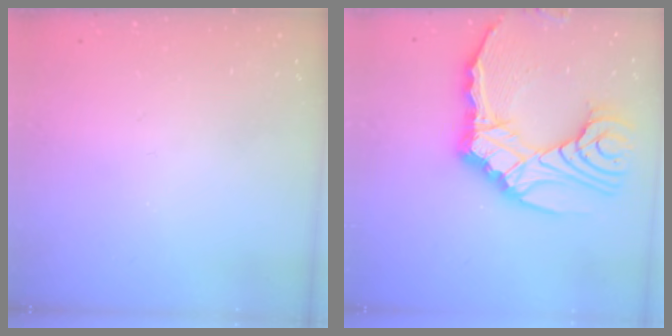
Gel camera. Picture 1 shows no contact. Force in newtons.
{"total": 24.6, "press": 24.4, "slide": 3.6}